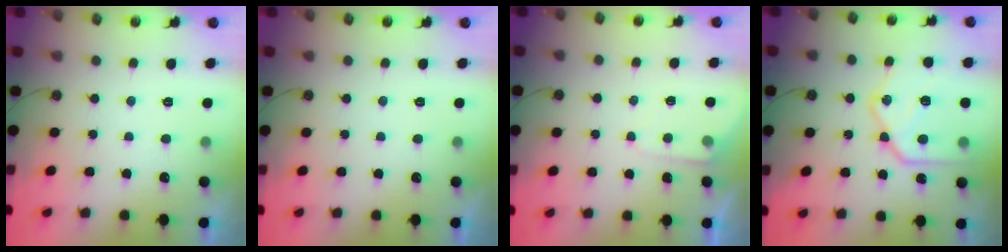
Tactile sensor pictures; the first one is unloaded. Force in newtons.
{"total": 0.0}
{"total": 4.8, "press": 4.8, "slide": 0.7}
{"total": 20.8, "press": 20.7, "slide": 1.9}